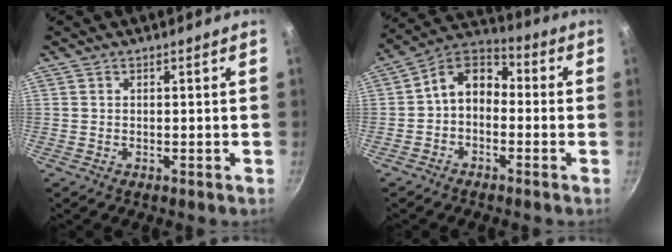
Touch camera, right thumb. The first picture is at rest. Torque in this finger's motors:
{"motor_torque": [1.14, 1.47, 1.25, -0.35, 0.07]}